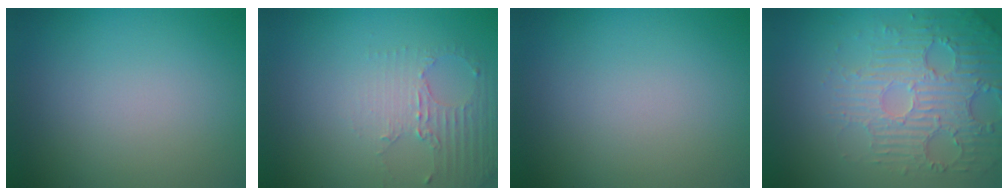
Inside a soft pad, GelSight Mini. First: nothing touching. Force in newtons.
{"total": 2.6, "press": 2.0, "slide": 1.7}
{"total": 0.0}
{"total": 5.8, "press": 3.9, "slide": 4.3}